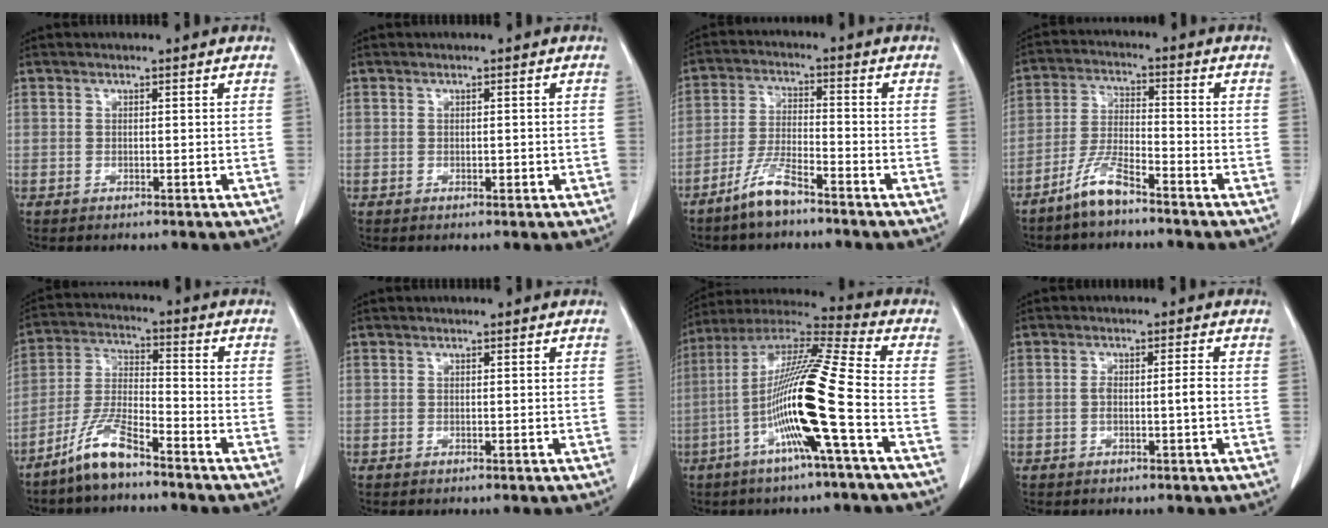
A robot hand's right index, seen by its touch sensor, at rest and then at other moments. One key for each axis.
{"total": 1.0, "fx": -0.2, "fy": 0.6, "fz": 0.8, "tx": -0.012, "ty": 0.000, "tz": -0.001}
{"total": 6.2, "fx": -4.9, "fy": 0.9, "fz": 3.8, "tx": -0.085, "ty": -0.008, "tz": -0.099}
{"total": 6.5, "fx": -5.2, "fy": 0.9, "fz": 3.9, "tx": -0.089, "ty": -0.008, "tz": -0.106}
{"total": 8.3, "fx": -6.4, "fy": 1.2, "fz": 5.3, "tx": -0.121, "ty": -0.013, "tz": -0.131}
{"total": 0.0}
{"total": 17.3, "fx": -5.1, "fy": -0.9, "fz": 16.6, "tx": -0.319, "ty": -0.001, "tz": -0.107}
{"total": 2.7, "fx": -0.6, "fy": 0.1, "fz": 2.6, "tx": -0.049, "ty": 0.004, "tz": -0.009}